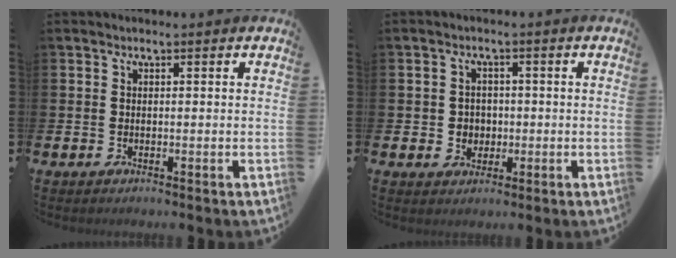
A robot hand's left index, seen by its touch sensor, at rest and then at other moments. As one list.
[{"total": 2.6, "force": [0.0, 2.5, 0.6], "torque": [0.000, 0.000, -0.009]}]